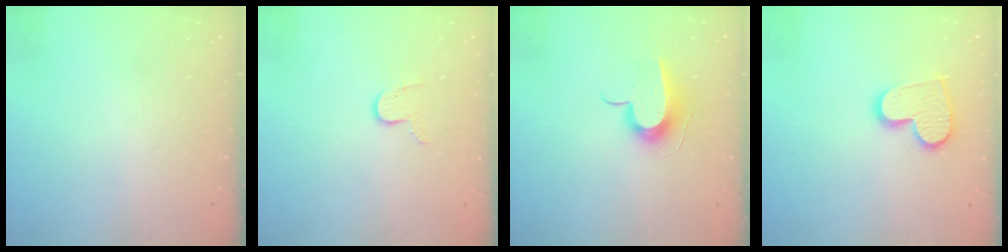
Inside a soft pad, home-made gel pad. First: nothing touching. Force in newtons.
{"total": 6.3, "press": 6.3, "slide": 0.5}
{"total": 10.8, "press": 10.8, "slide": 0.2}
{"total": 11.8, "press": 11.8, "slide": 0.8}